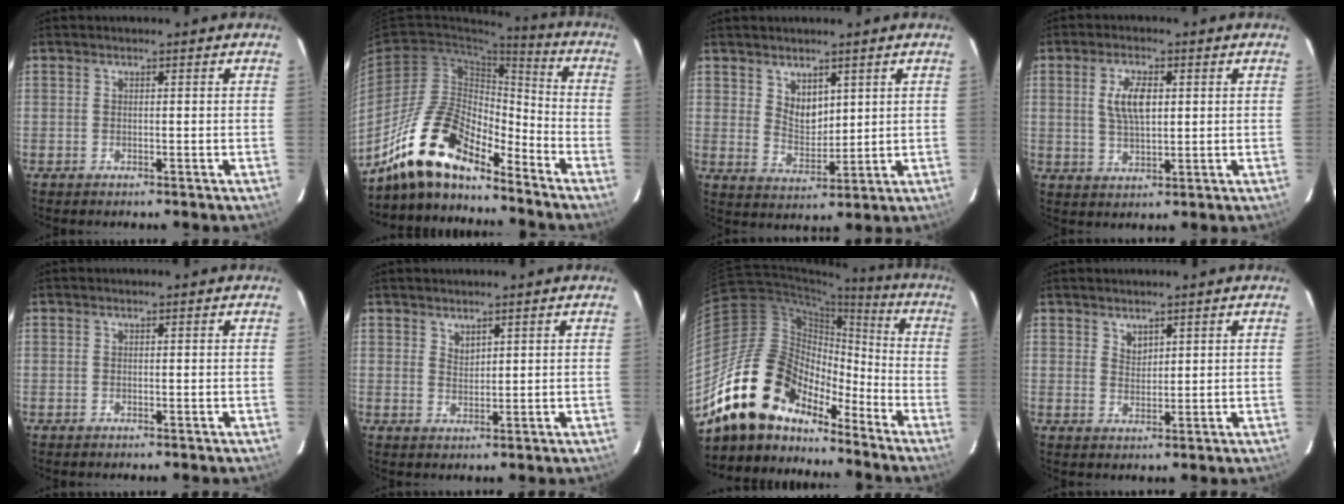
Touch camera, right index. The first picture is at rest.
{"total": 16.1, "force": [-13.0, 5.1, 8.1], "torque": [-0.158, 0.004, -0.250]}
{"total": 5.3, "force": [3.2, 3.2, 2.7], "torque": [-0.038, -0.001, 0.065]}
{"total": 6.4, "force": [1.5, 2.7, 5.6], "torque": [-0.106, 0.004, 0.031]}
{"total": 0.0}
{"total": 1.9, "force": [1.7, 0.7, 0.5], "torque": [-0.007, 0.001, 0.032]}
{"total": 19.2, "force": [-14.4, 9.6, 8.2], "torque": [-0.156, 0.016, -0.254]}
{"total": 2.2, "force": [1.8, 1.1, 0.7], "torque": [-0.008, 0.000, 0.035]}